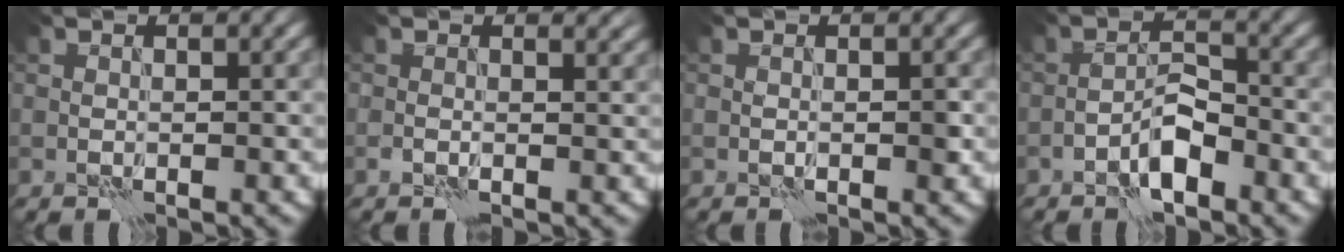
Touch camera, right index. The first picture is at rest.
{"total": 1.5, "force": [0.6, 0.8, 1.2], "torque": [-0.016, -0.005, 0.005]}
{"total": 0.7, "force": [-0.1, 0.3, 0.6], "torque": [-0.008, 0.001, -0.001]}
{"total": 3.0, "force": [-1.9, 1.0, 2.0], "torque": [-0.032, 0.011, -0.038]}